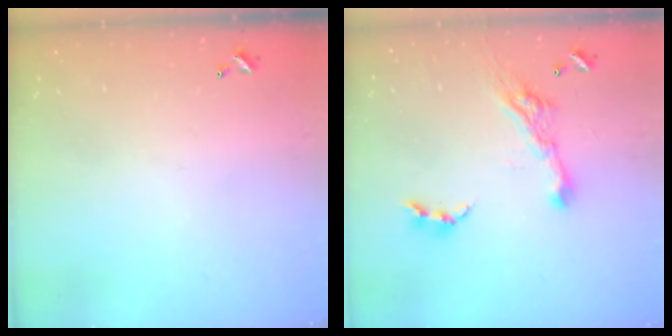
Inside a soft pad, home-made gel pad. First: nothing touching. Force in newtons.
{"total": 8.3, "press": 8.2, "slide": 1.2}